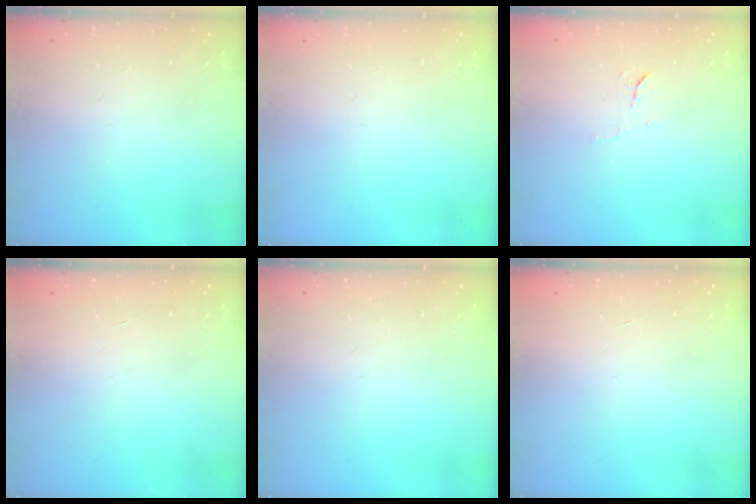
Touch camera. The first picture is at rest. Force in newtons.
{"total": 0.0}
{"total": 5.5, "press": 5.5, "slide": 0.4}
{"total": 1.7, "press": 1.7, "slide": 0.1}
{"total": 0.0}
{"total": 1.7, "press": 1.7, "slide": 0.1}